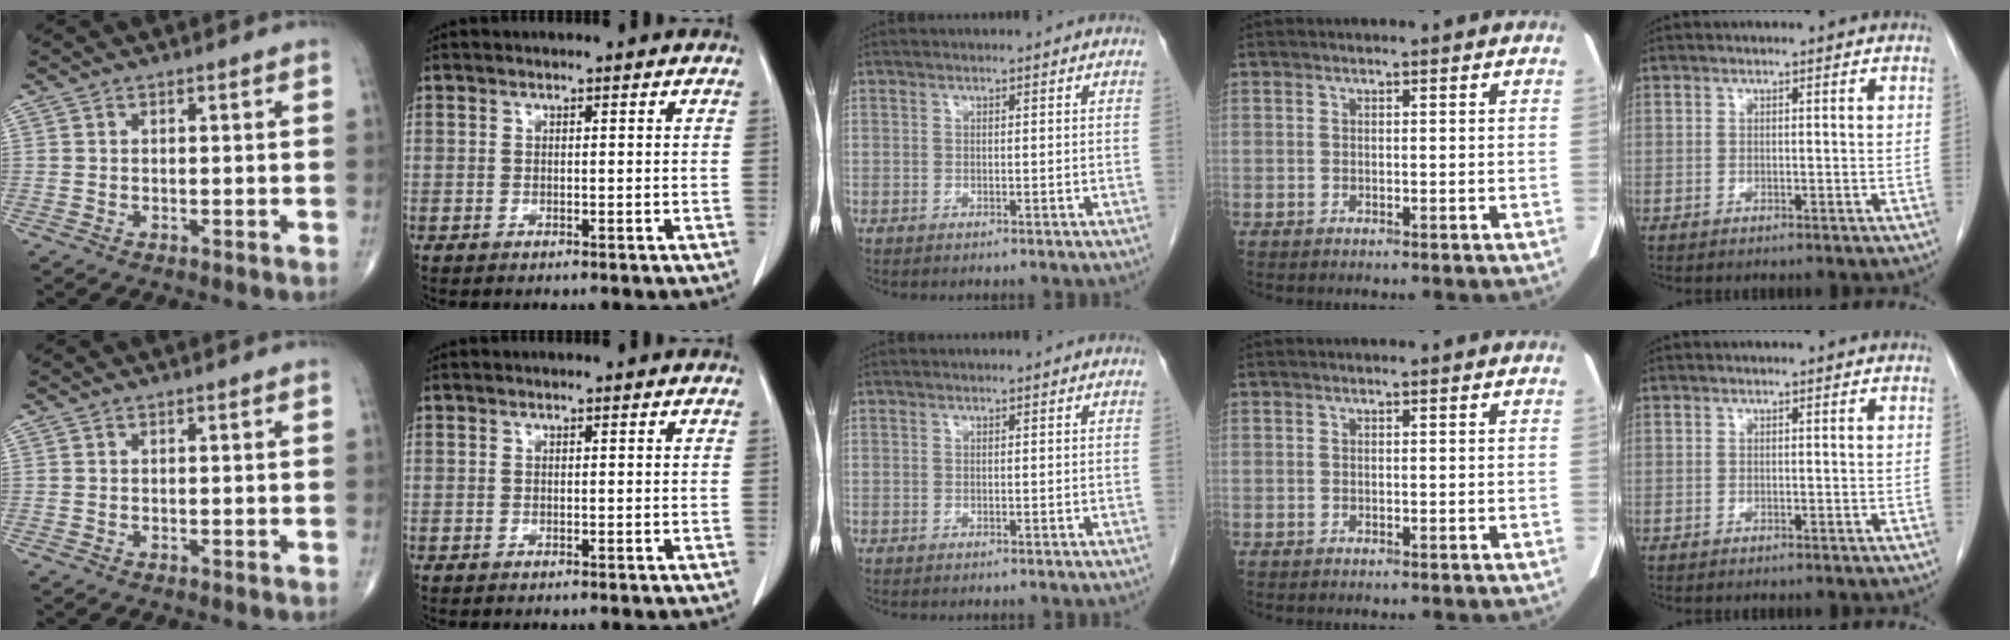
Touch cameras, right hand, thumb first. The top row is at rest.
{}